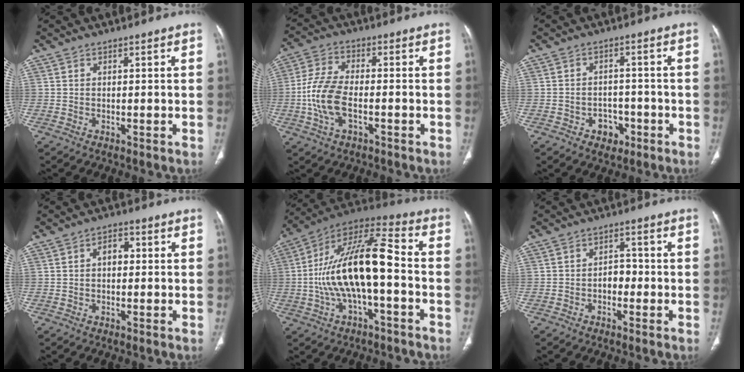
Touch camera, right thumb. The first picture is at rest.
{"total": 10.1, "force": [-2.4, 5.0, 8.5], "torque": [-0.189, 0.018, -0.048]}
{"total": 4.7, "force": [-2.2, 3.7, 2.0], "torque": [-0.006, 0.022, -0.027]}
{"total": 3.6, "force": [0.4, 2.4, 2.7], "torque": [-0.036, 0.014, 0.003]}
{"total": 19.1, "force": [-2.4, 7.0, 17.6], "torque": [-0.332, 0.055, -0.044]}
{"total": 3.3, "force": [-1.1, 2.4, 2.0], "torque": [-0.014, 0.017, -0.024]}